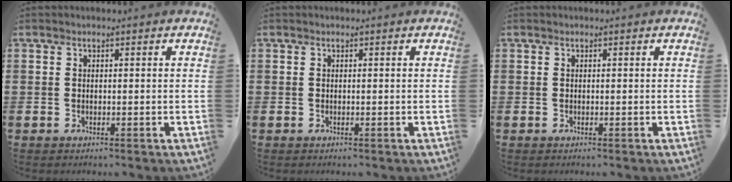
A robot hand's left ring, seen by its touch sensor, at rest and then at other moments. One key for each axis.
{"total": 0.0}
{"total": 0.0}